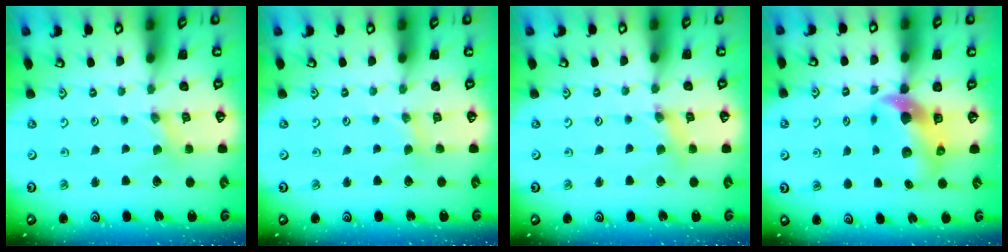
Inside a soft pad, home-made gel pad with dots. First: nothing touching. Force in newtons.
{"total": 1.3, "press": 1.2, "slide": 0.3}
{"total": 2.7, "press": 2.7, "slide": 0.2}
{"total": 8.9, "press": 8.8, "slide": 1.3}